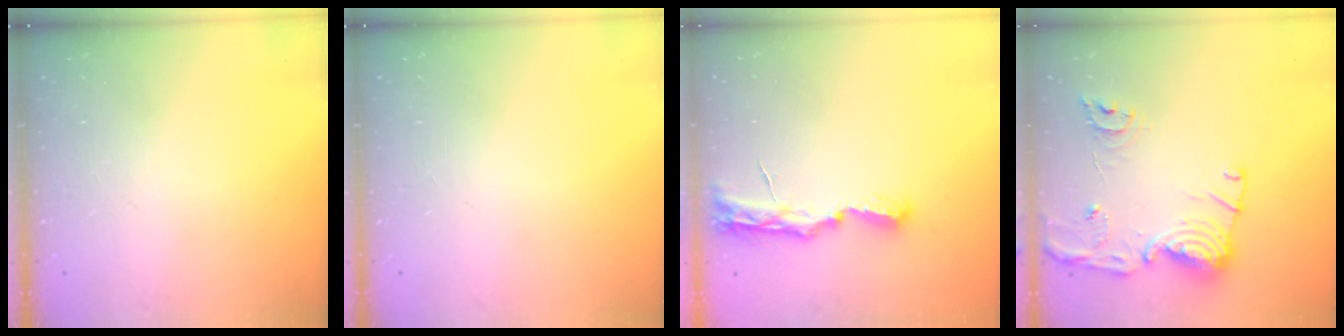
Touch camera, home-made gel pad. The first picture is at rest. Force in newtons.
{"total": 0.0}
{"total": 8.0, "press": 8.0, "slide": 0.7}
{"total": 15.1, "press": 15.0, "slide": 1.6}